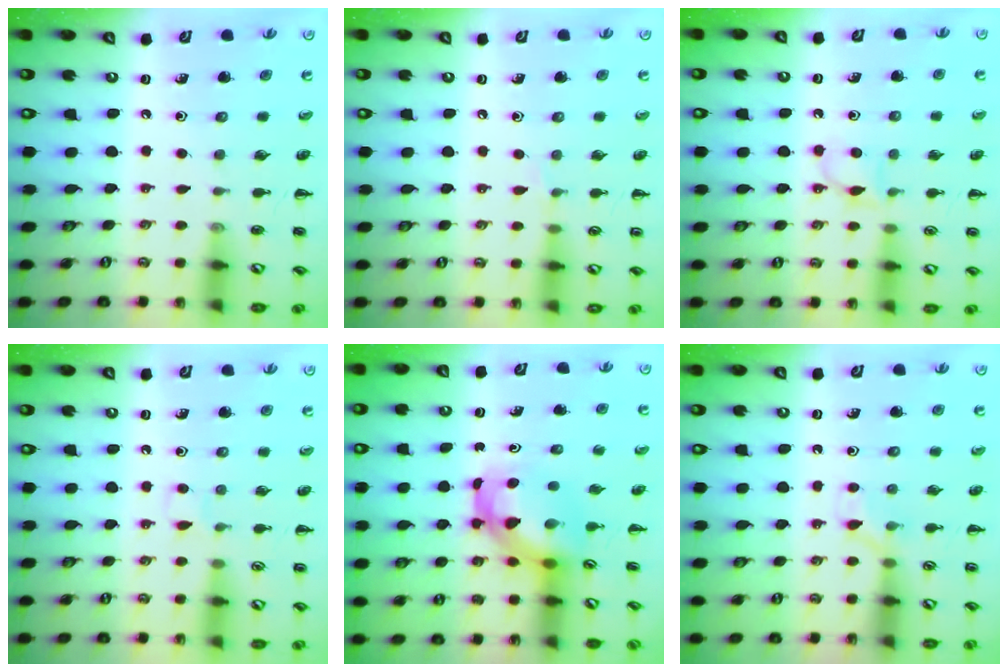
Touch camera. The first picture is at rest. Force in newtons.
{"total": 3.6, "press": 3.3, "slide": 1.3}
{"total": 4.7, "press": 4.4, "slide": 1.5}
{"total": 3.2, "press": 2.9, "slide": 1.3}
{"total": 4.6, "press": 4.4, "slide": 1.3}
{"total": 4.4, "press": 4.1, "slide": 1.6}